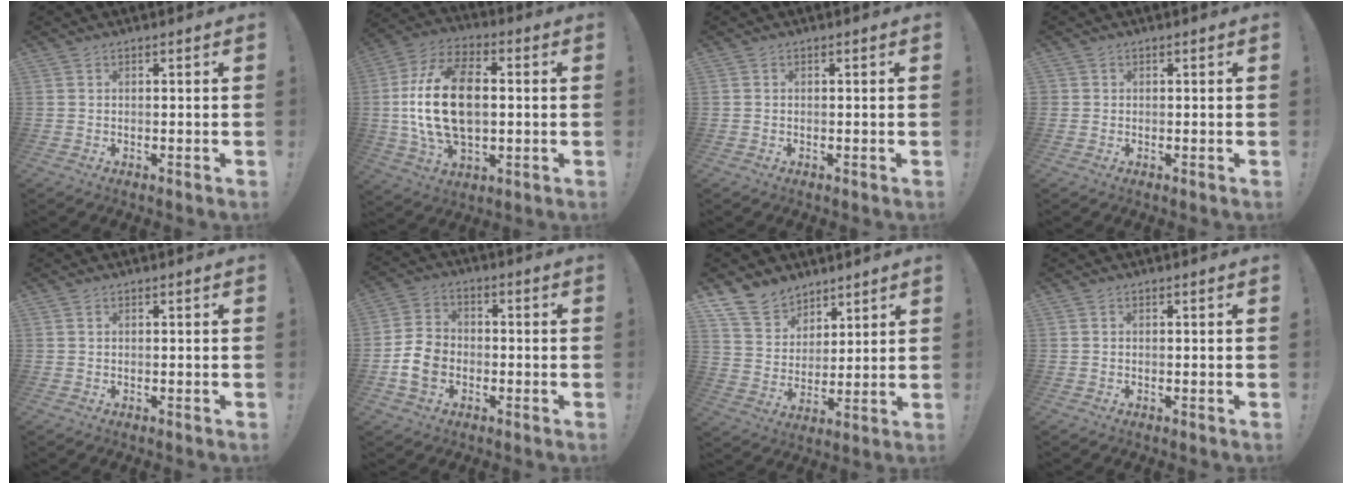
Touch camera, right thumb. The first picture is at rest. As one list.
[{"total": 21.1, "force": [0.4, 12.9, 16.7], "torque": [-0.308, 0.002, 0.008]}, {"total": 0.0}, {"total": 0.9, "force": [0.0, 0.9, 0.0], "torque": [-0.006, 0.004, 0.002]}, {"total": 0.0}, {"total": 9.3, "force": [-3.1, 7.2, 4.9], "torque": [-0.094, 0.018, -0.054]}, {"total": 11.2, "force": [8.5, 7.0, 2.1], "torque": [-0.055, -0.063, 0.171]}, {"total": 0.0}]